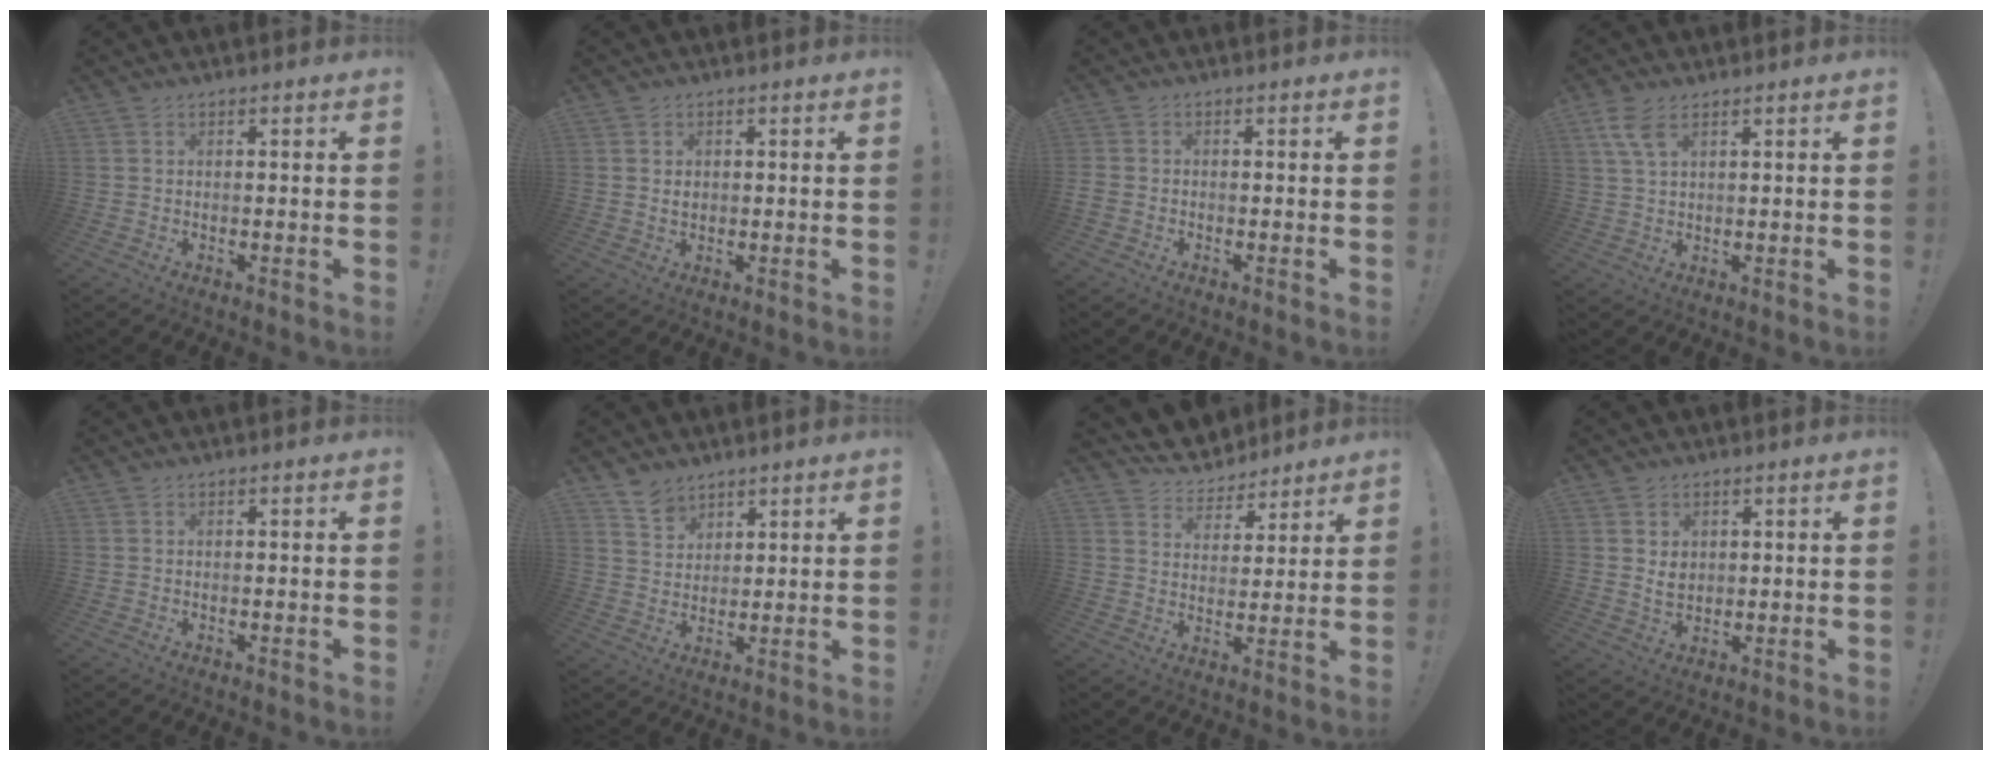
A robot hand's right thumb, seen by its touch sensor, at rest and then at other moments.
{"total": 1.3, "force": [0.4, 1.1, 0.4], "torque": [0.000, 0.000, 0.005]}
{"total": 1.7, "force": [-1.0, 1.2, 0.7], "torque": [-0.016, 0.002, -0.020]}
{"total": 6.4, "force": [3.5, 2.8, 4.5], "torque": [-0.082, -0.009, 0.067]}
{"total": 0.0}
{"total": 6.6, "force": [5.3, 3.8, 1.0], "torque": [-0.014, -0.040, 0.101]}
{"total": 7.6, "force": [6.3, 4.2, 0.8], "torque": [-0.021, -0.050, 0.124]}
{"total": 4.2, "force": [1.5, 3.5, 1.8], "torque": [-0.018, -0.003, 0.027]}